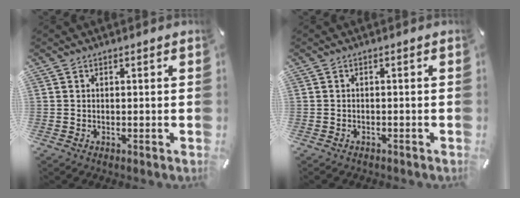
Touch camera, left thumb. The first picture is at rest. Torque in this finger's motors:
{"motor_torque": [0.07, -0.04, -0.10, 0.19, 0.01]}